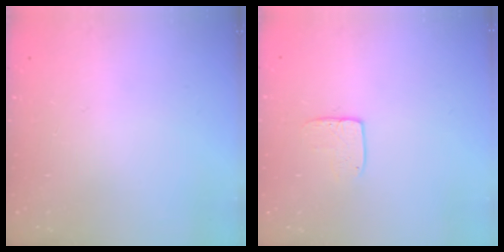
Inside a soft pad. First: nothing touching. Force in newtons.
{"total": 6.5, "press": 6.5, "slide": 0.4}